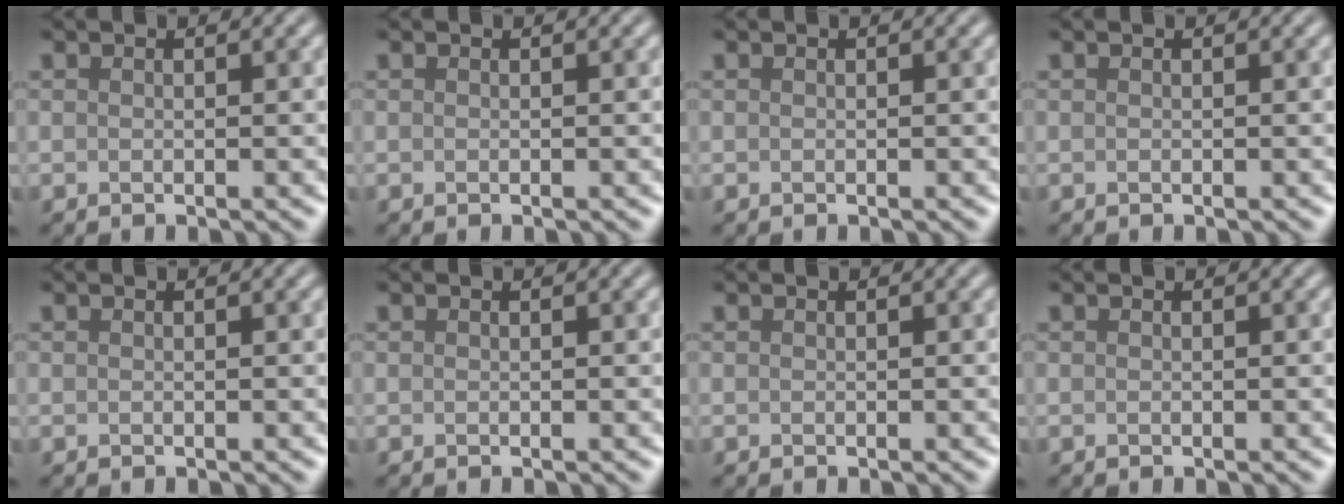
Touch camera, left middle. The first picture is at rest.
{"total": 0.0}
{"total": 0.0}
{"total": 0.0}
{"total": 0.0}
{"total": 0.0}
{"total": 0.0}
{"total": 0.0}